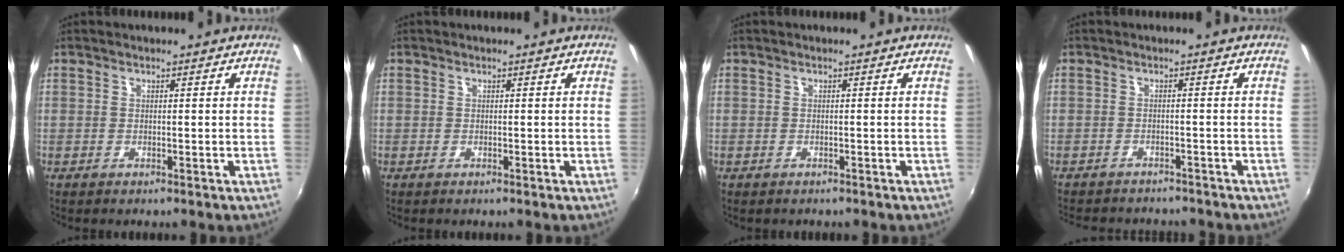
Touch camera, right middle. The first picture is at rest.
{"total": 0.0}
{"total": 0.5, "force": [-0.4, 0.3, 0.1], "torque": [-0.003, -0.002, -0.006]}
{"total": 8.5, "force": [-7.7, 2.5, 2.6], "torque": [-0.066, -0.017, -0.110]}